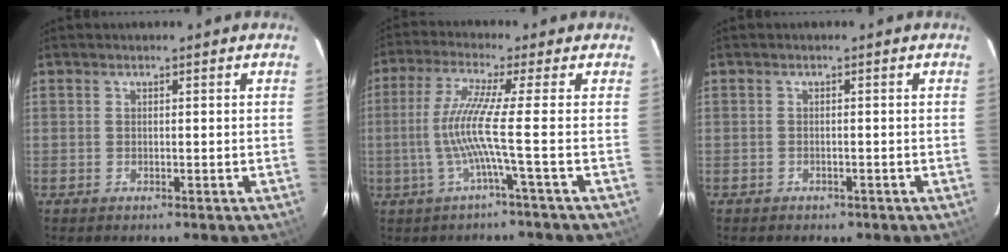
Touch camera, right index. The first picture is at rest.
{"total": 7.7, "force": [-1.8, -2.6, 7.1], "torque": [-0.147, -0.006, -0.032]}
{"total": 1.7, "force": [-1.1, 1.2, 0.3], "torque": [-0.010, 0.003, -0.012]}